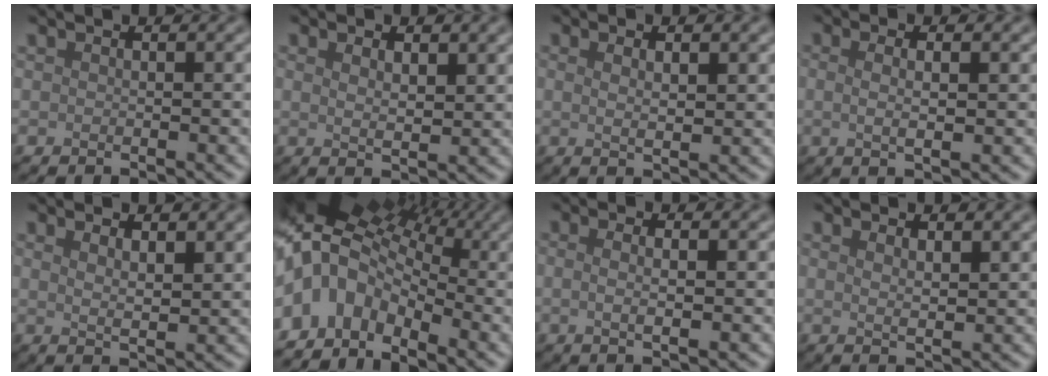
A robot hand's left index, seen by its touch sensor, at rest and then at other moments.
{"total": 2.6, "force": [1.3, 0.9, 2.0], "torque": [-0.032, -0.003, 0.024]}
{"total": 3.3, "force": [1.2, 0.9, 2.9], "torque": [-0.029, -0.001, 0.011]}
{"total": 3.3, "force": [0.7, 1.0, 3.1], "torque": [-0.039, -0.002, 0.000]}
{"total": 3.0, "force": [1.5, 0.9, 2.4], "torque": [-0.034, -0.004, 0.027]}
{"total": 10.2, "force": [-0.3, 7.5, 6.9], "torque": [-0.125, 0.008, -0.005]}
{"total": 3.1, "force": [0.5, 1.1, 2.9], "torque": [-0.033, -0.003, -0.007]}
{"total": 2.1, "force": [1.1, 0.6, 1.7], "torque": [-0.024, -0.002, 0.019]}